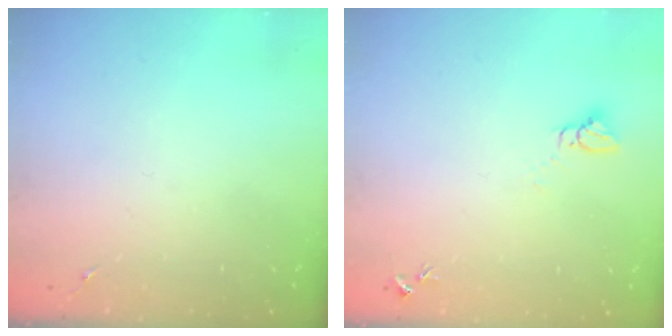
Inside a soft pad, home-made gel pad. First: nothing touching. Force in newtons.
{"total": 2.8, "press": 2.8, "slide": 0.1}